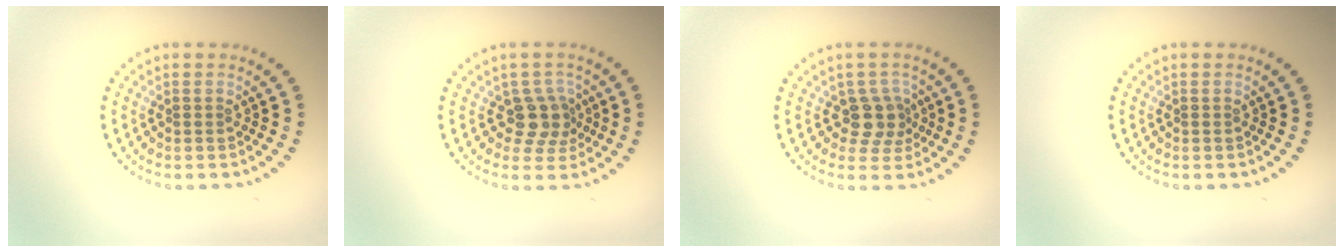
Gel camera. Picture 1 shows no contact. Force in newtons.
{"total": 2.9, "press": 2.3, "slide": 1.7}
{"total": 2.7, "press": 2.2, "slide": 1.6}
{"total": 0.0}